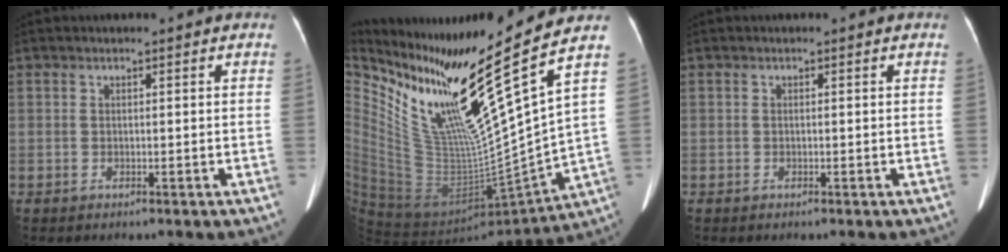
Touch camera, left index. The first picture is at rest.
{"total": 19.1, "force": [12.0, -0.1, 14.8], "torque": [-0.230, -0.039, 0.224]}
{"total": 0.0}